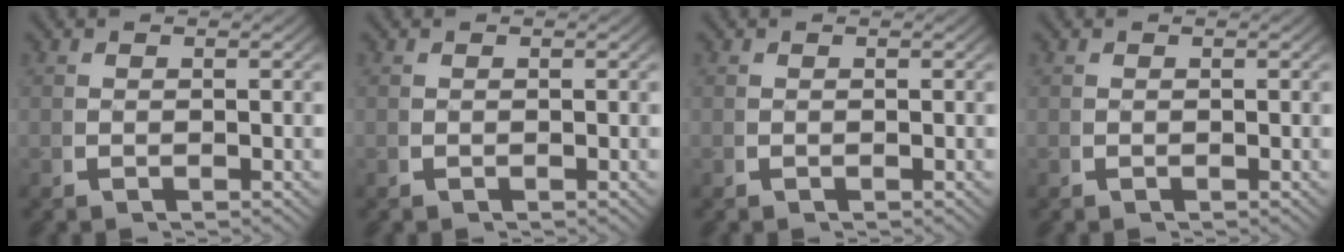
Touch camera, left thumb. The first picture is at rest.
{"total": 0.0}
{"total": 0.0}
{"total": 0.0}